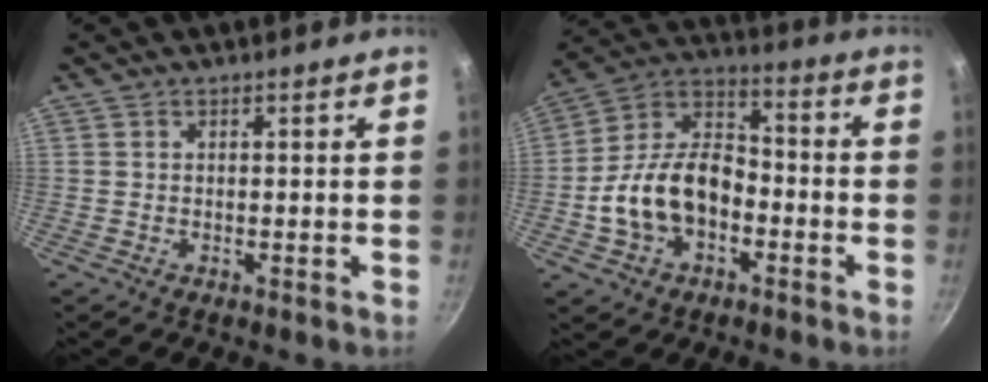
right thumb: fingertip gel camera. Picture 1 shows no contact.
{"total": 15.7, "force": [-4.2, 10.5, 10.9], "torque": [-0.170, 0.049, -0.089]}